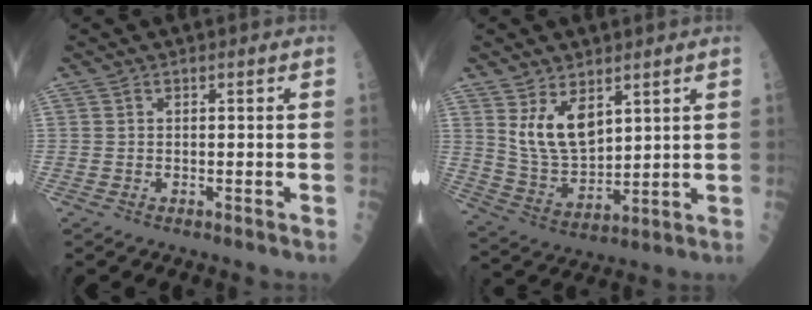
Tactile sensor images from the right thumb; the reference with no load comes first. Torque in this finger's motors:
{"motor_torque": [0.02, 0.70, 0.64, 0.42, 0.07]}